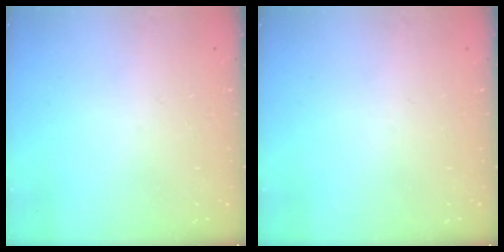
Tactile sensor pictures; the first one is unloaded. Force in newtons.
{"total": 0.0}